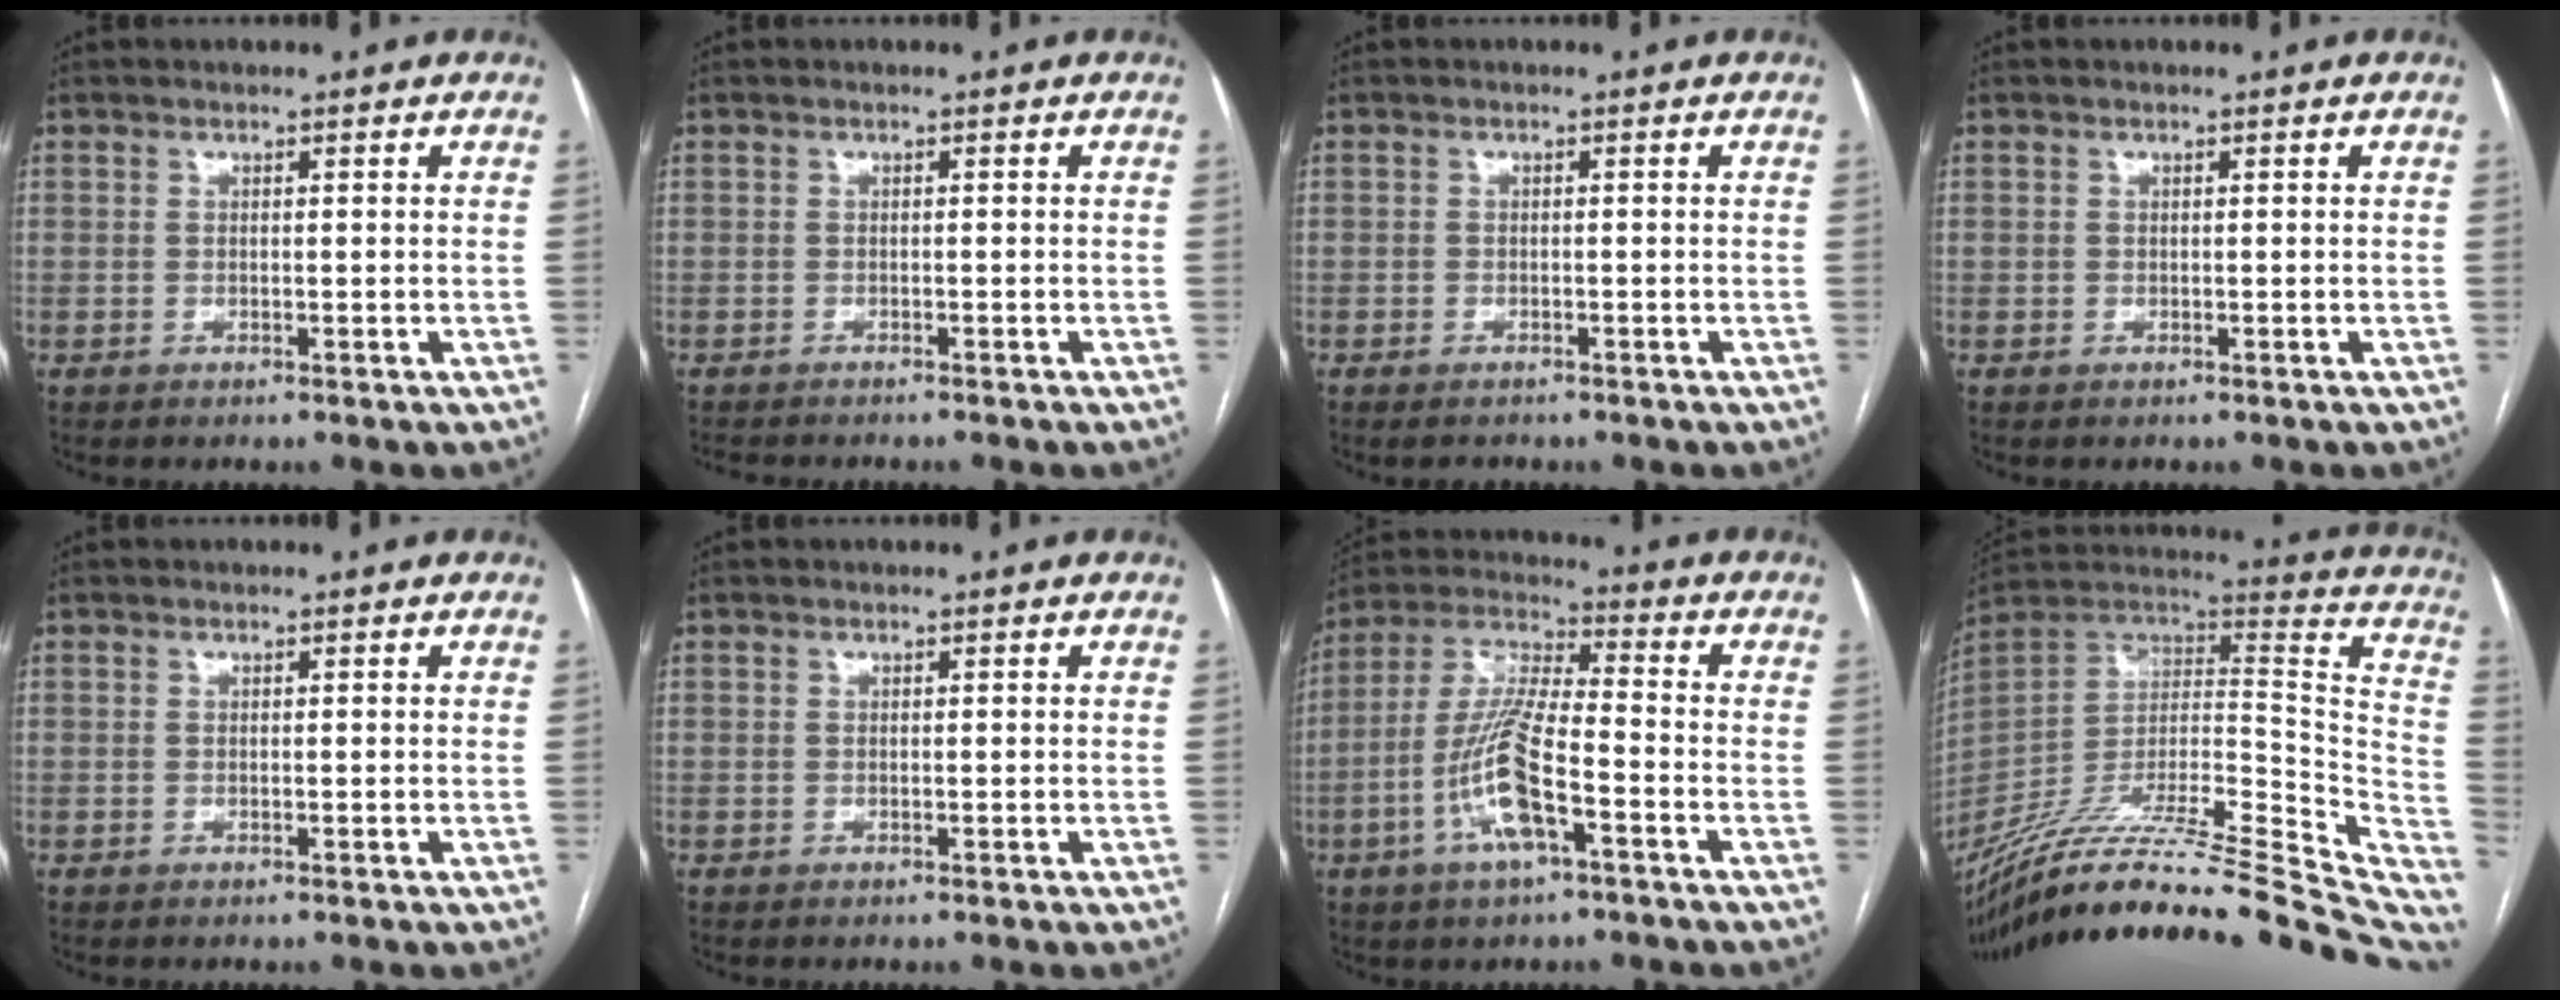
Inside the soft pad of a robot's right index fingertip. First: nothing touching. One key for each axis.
{"total": 5.3, "fx": -4.8, "fy": 1.0, "fz": 2.1, "tx": -0.024, "ty": -0.006, "tz": -0.066}
{"total": 1.8, "fx": -1.5, "fy": 0.8, "fz": 0.5, "tx": -0.010, "ty": -0.001, "tz": -0.018}
{"total": 0.0}
{"total": 0.0}
{"total": 0.0}
{"total": 12.6, "fx": -4.7, "fy": 2.4, "fz": 11.4, "tx": -0.243, "ty": 0.002, "tz": -0.087}
{"total": 41.6, "fx": -34.1, "fy": 5.9, "fz": 23.1, "tx": -0.295, "ty": -0.052, "tz": -0.493}